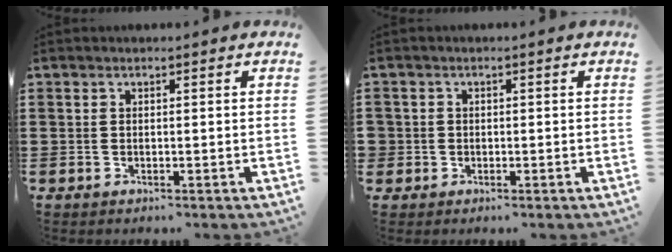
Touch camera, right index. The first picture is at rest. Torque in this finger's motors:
{"motor_torque": [2.14, 0.00, 0.06, 0.00]}